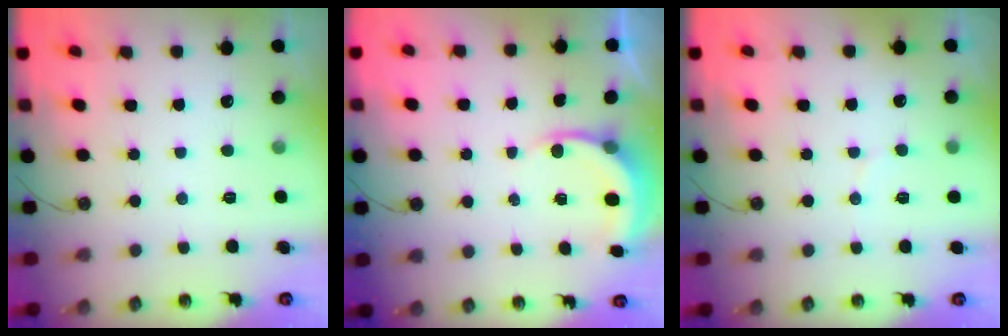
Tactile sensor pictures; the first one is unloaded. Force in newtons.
{"total": 5.6, "press": 5.6, "slide": 0.5}
{"total": 3.3, "press": 3.1, "slide": 1.0}